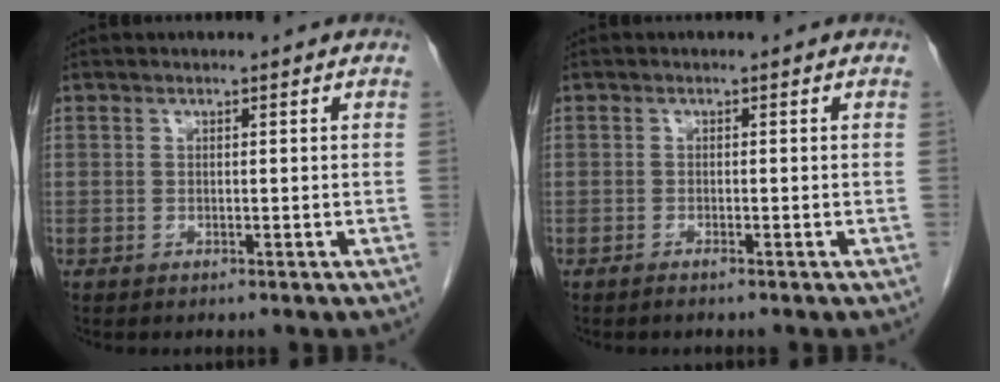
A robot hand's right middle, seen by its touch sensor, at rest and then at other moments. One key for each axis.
{"total": 0.8, "fx": -0.6, "fy": -0.1, "fz": 0.4, "tx": -0.010, "ty": 0.000, "tz": -0.012}